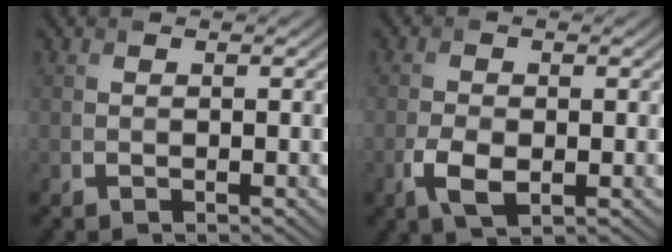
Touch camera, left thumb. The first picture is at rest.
{"total": 3.8, "force": [-1.3, 2.1, 2.9], "torque": [-0.067, -0.006, -0.024]}